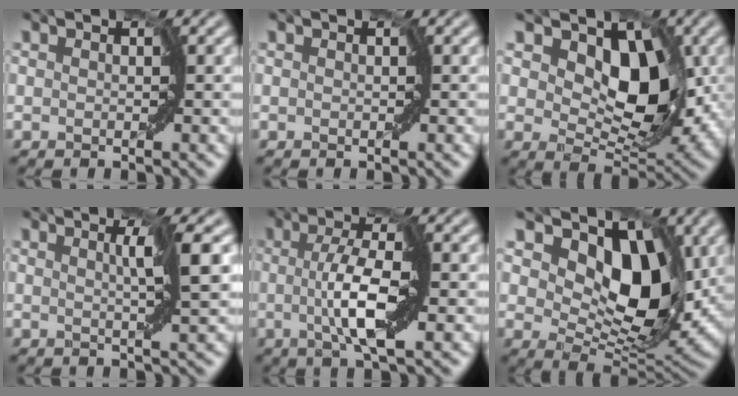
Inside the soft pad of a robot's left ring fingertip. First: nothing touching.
{"total": 0.0}
{"total": 10.2, "force": [2.9, 6.3, 7.4], "torque": [-0.114, -0.004, 0.040]}
{"total": 2.6, "force": [0.6, -0.3, 2.5], "torque": [-0.053, 0.000, 0.012]}
{"total": 5.1, "force": [-0.7, 0.7, 5.0], "torque": [-0.105, 0.005, -0.014]}
{"total": 11.4, "force": [4.0, 6.7, 8.3], "torque": [-0.129, -0.011, 0.064]}